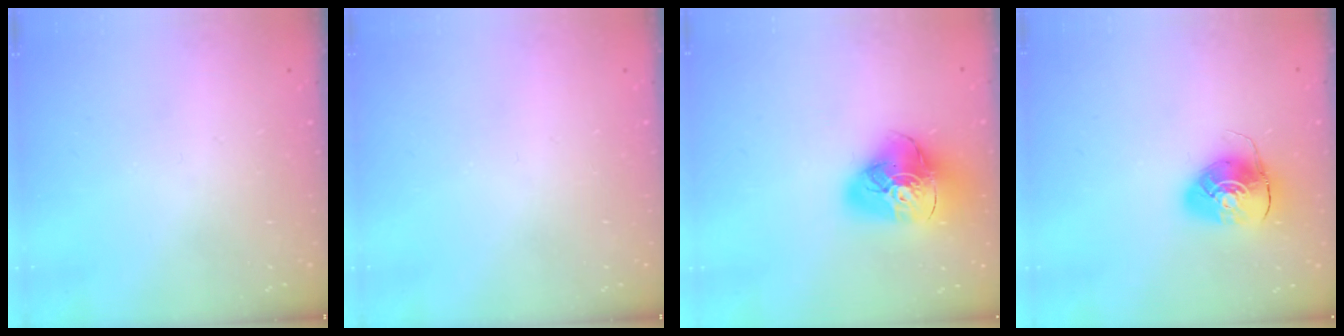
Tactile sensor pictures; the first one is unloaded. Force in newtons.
{"total": 0.0}
{"total": 19.0, "press": 18.8, "slide": 2.2}
{"total": 9.1, "press": 9.1, "slide": 0.5}